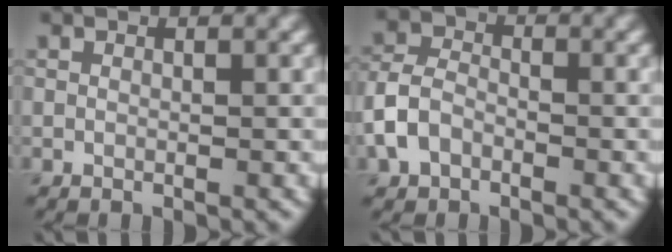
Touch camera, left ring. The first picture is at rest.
{"total": 3.6, "force": [-1.7, 2.4, 1.9], "torque": [-0.044, 0.005, -0.046]}